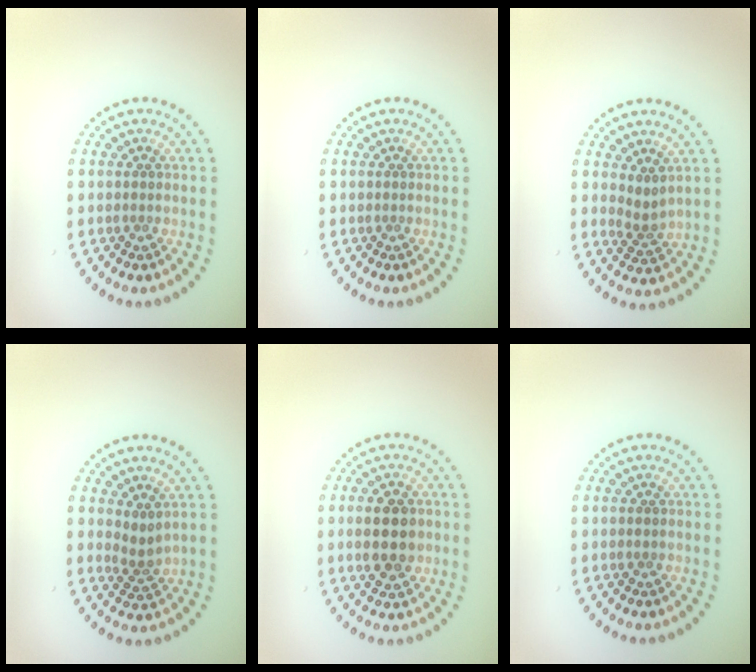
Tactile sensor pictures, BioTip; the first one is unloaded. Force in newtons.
{"total": 0.0}
{"total": 1.8, "press": 1.2, "slide": 1.3}
{"total": 1.8, "press": 1.2, "slide": 1.3}
{"total": 4.3, "press": 4.3, "slide": 0.2}
{"total": 0.5, "press": 0.5, "slide": 0.0}